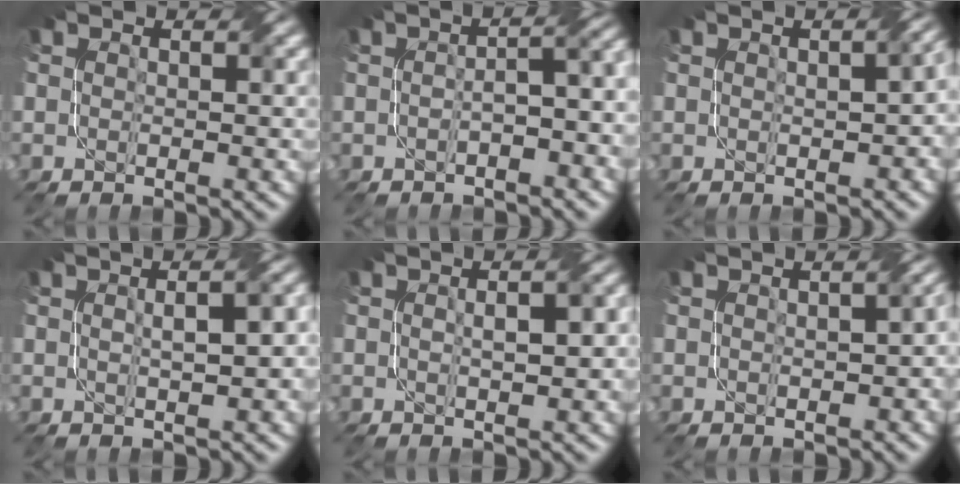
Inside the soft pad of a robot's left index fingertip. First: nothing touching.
{"total": 4.6, "force": [-0.9, 1.7, 4.2], "torque": [-0.048, 0.010, -0.012]}
{"total": 3.0, "force": [0.2, 1.2, 2.8], "torque": [-0.029, 0.006, 0.011]}
{"total": 5.3, "force": [0.6, 2.0, 4.9], "torque": [-0.046, 0.022, 0.005]}
{"total": 3.7, "force": [0.2, 1.3, 3.4], "torque": [-0.044, 0.012, 0.003]}
{"total": 3.7, "force": [-0.1, 2.0, 3.1], "torque": [-0.017, 0.000, 0.011]}